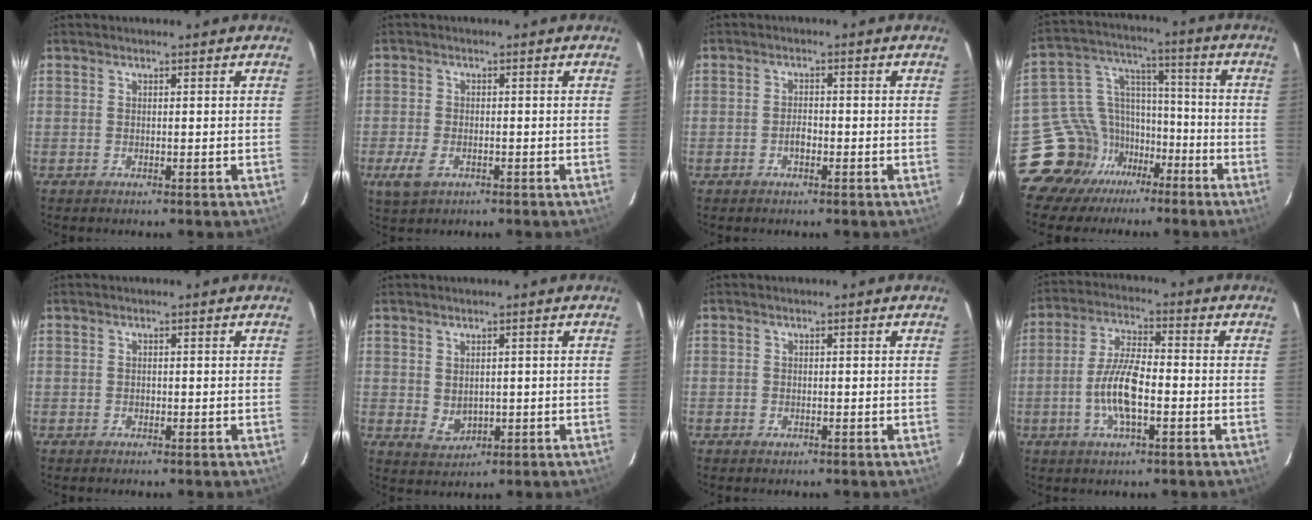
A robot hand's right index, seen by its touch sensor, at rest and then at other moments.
{"total": 4.8, "force": [-2.3, 2.9, 3.1], "torque": [-0.076, -0.009, -0.041]}
{"total": 2.0, "force": [-0.9, 1.1, 1.3], "torque": [-0.026, 0.004, -0.016]}
{"total": 13.2, "force": [-8.6, 9.8, 1.7], "torque": [-0.057, 0.068, -0.147]}
{"total": 0.5, "force": [-0.2, 0.5, 0.1], "torque": [0.000, 0.001, -0.003]}
{"total": 3.4, "force": [0.4, 2.8, 1.9], "torque": [-0.033, -0.001, 0.018]}
{"total": 1.0, "force": [-0.6, 0.8, 0.3], "torque": [-0.005, -0.001, -0.008]}
{"total": 9.4, "force": [-2.6, 3.0, 8.5], "torque": [-0.174, 0.004, -0.052]}